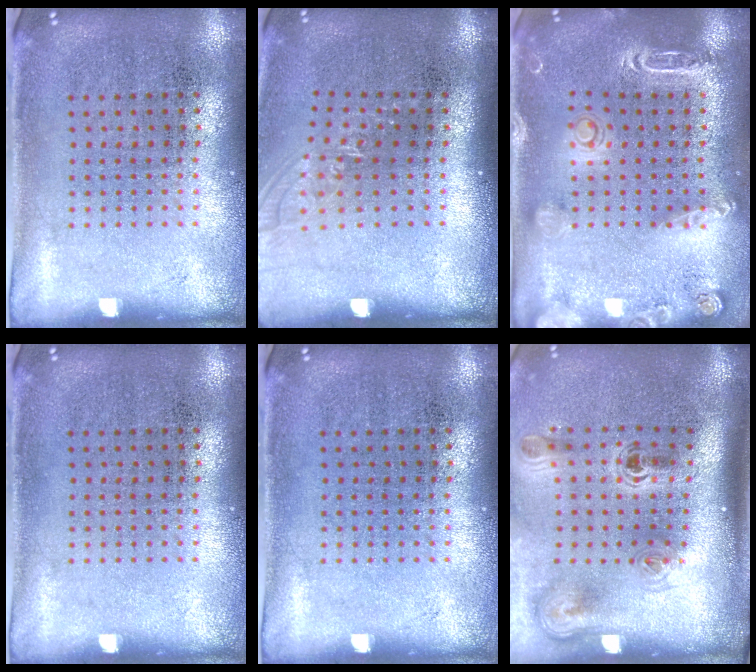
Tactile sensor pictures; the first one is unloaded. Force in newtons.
{"total": 1.1, "press": 1.0, "slide": 0.6}
{"total": 2.0, "press": 1.9, "slide": 0.5}
{"total": 0.0}
{"total": 0.0}
{"total": 2.4, "press": 1.6, "slide": 1.8}